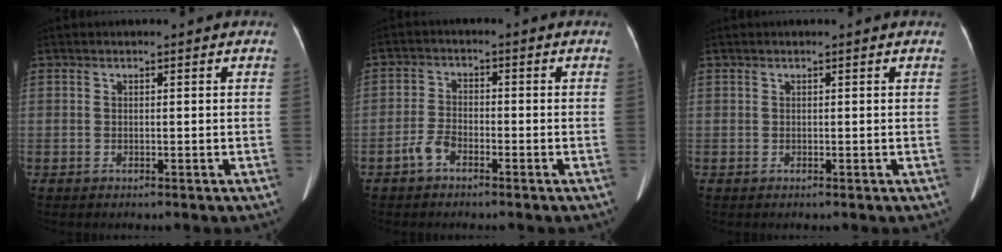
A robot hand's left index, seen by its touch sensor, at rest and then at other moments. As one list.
[{"total": 3.3, "force": [-2.4, 1.6, 1.7], "torque": [-0.042, -0.001, -0.045]}, {"total": 0.0}]